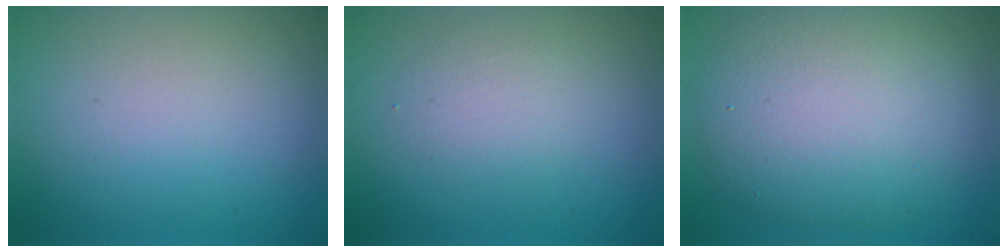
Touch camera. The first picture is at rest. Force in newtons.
{"total": 2.0, "press": 2.0, "slide": 0.1}
{"total": 9.1, "press": 9.1, "slide": 0.6}